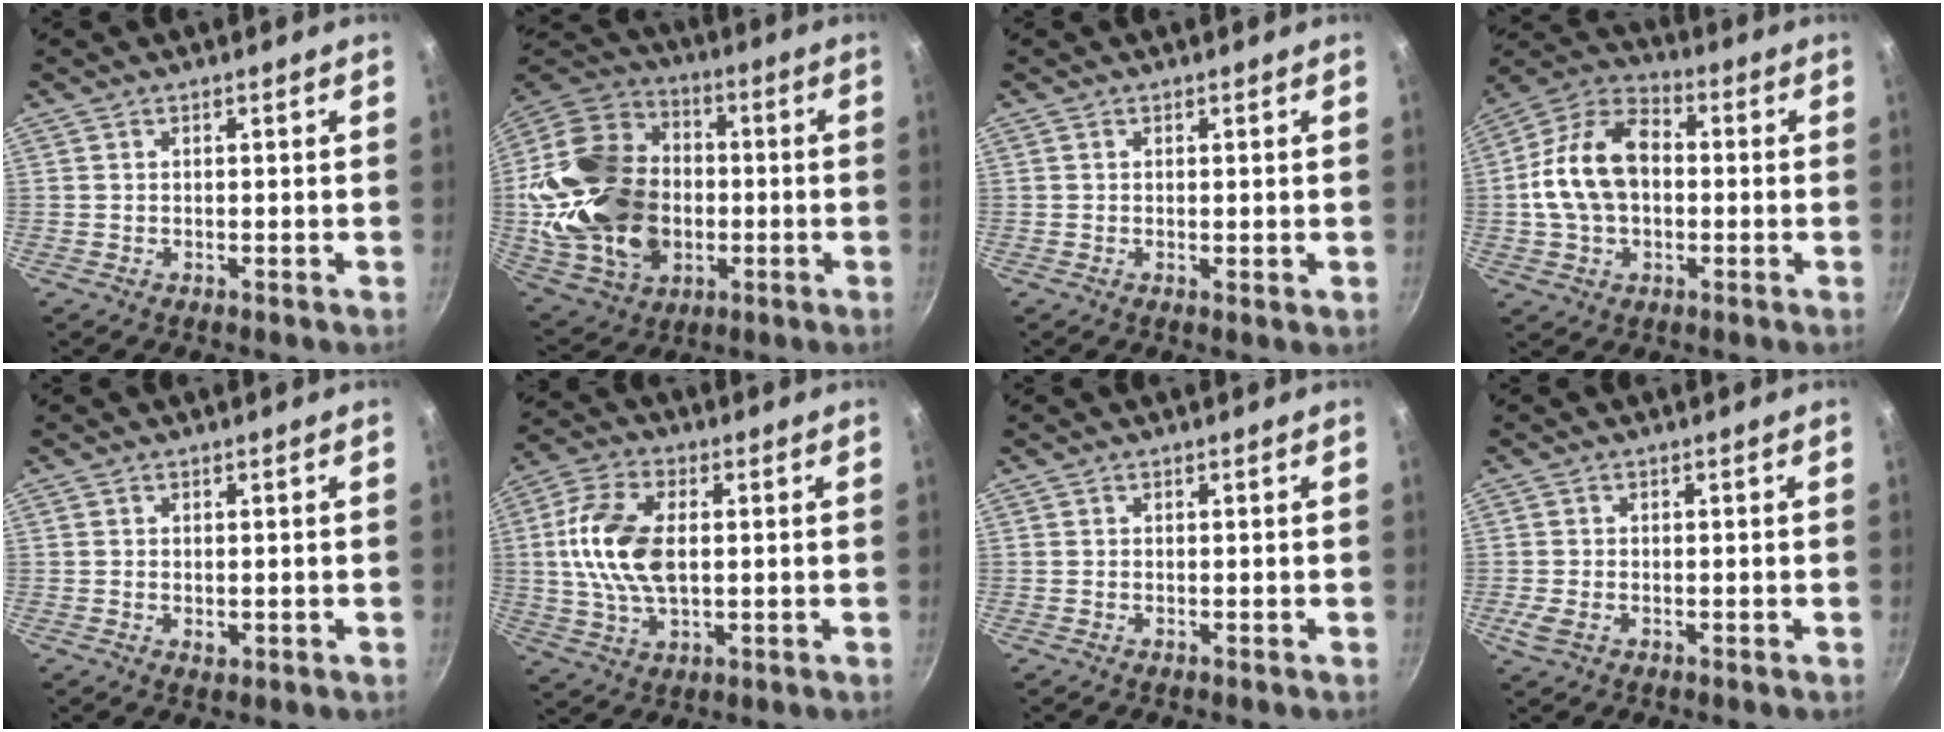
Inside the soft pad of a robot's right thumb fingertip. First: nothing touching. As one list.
[{"total": 27.5, "force": [-1.8, 20.6, 18.1], "torque": [-0.327, 0.040, -0.019]}, {"total": 0.8, "force": [0.2, 0.3, 0.7], "torque": [-0.012, -0.003, 0.001]}, {"total": 15.2, "force": [0.0, 10.3, 11.2], "torque": [-0.181, 0.034, -0.017]}, {"total": 1.6, "force": [-0.2, 1.1, 1.1], "torque": [-0.017, -0.002, -0.002]}, {"total": 13.5, "force": [1.1, 7.8, 10.9], "torque": [-0.207, 0.012, 0.015]}, {"total": 0.0}, {"total": 2.8, "force": [-0.9, 1.8, 1.9], "torque": [-0.040, -0.004, -0.018]}]